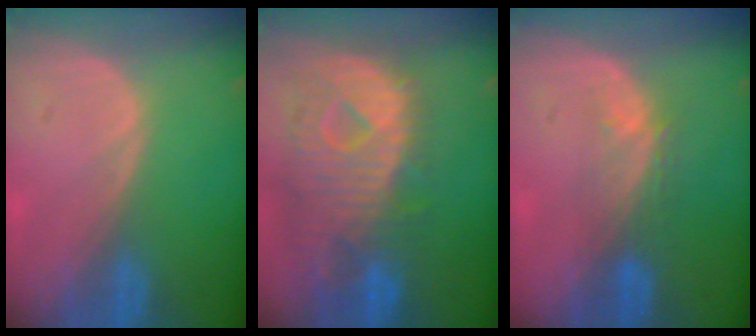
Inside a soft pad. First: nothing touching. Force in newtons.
{"total": 12.4, "press": 10.7, "slide": 6.3}
{"total": 3.8, "press": 3.4, "slide": 1.6}